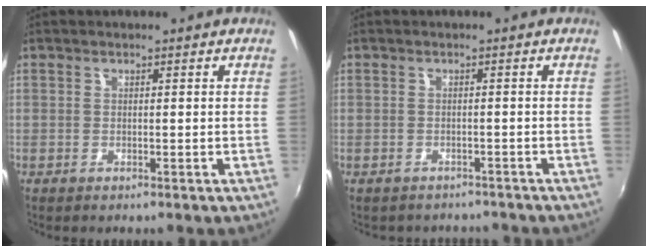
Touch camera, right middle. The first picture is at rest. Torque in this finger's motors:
{"motor_torque": [0.88, -1.26, -0.06, -0.01]}